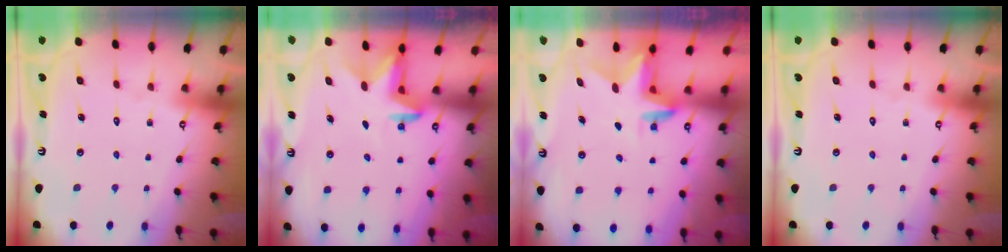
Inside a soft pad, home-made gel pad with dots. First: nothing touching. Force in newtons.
{"total": 3.2, "press": 3.1, "slide": 0.7}
{"total": 2.9, "press": 2.9, "slide": 0.3}
{"total": 0.0}